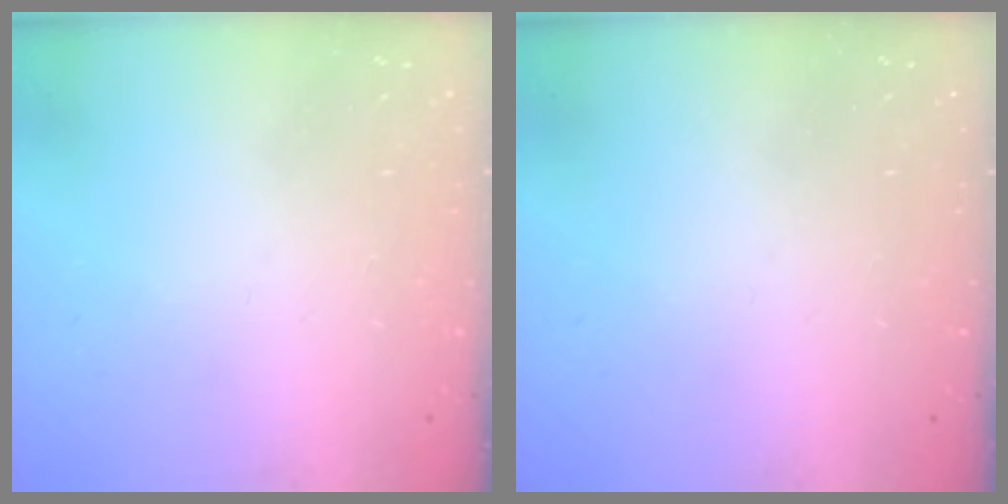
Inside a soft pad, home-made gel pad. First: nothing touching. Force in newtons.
{"total": 0.0}